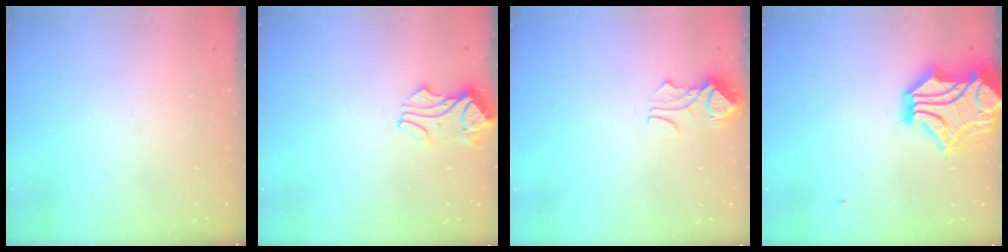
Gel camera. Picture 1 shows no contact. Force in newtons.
{"total": 0.6, "press": 0.2, "slide": 0.6}
{"total": 2.4, "press": 2.3, "slide": 0.7}
{"total": 14.0, "press": 13.8, "slide": 2.6}